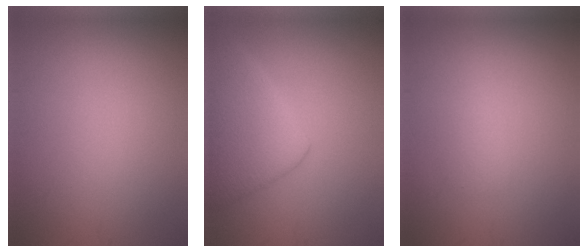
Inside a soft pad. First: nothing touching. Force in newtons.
{"total": 5.9, "press": 5.9, "slide": 0.2}
{"total": 1.3, "press": 1.3, "slide": 0.0}